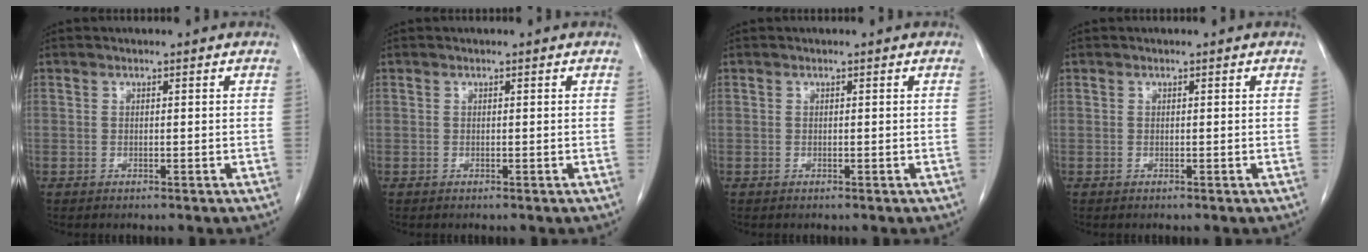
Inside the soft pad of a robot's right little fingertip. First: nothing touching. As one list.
[{"total": 0.0}, {"total": 0.0}, {"total": 0.0}]